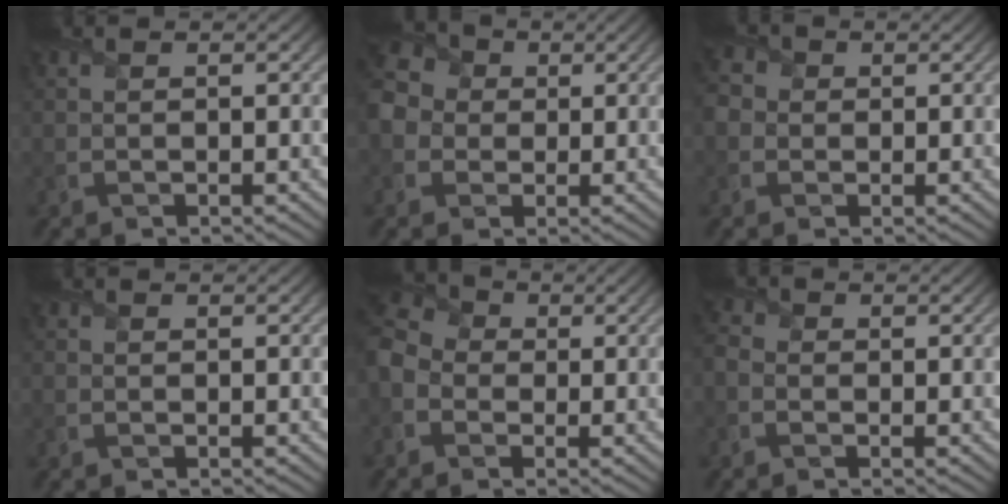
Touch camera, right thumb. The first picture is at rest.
{"total": 6.3, "force": [0.0, 5.6, 3.0], "torque": [-0.093, 0.004, -0.009]}
{"total": 3.4, "force": [0.1, 3.1, 1.3], "torque": [-0.044, 0.009, -0.007]}
{"total": 0.0}
{"total": 6.8, "force": [-1.9, 5.3, 3.8], "torque": [-0.122, 0.000, -0.048]}
{"total": 2.3, "force": [-0.9, 1.8, 1.2], "torque": [-0.035, -0.002, -0.030]}